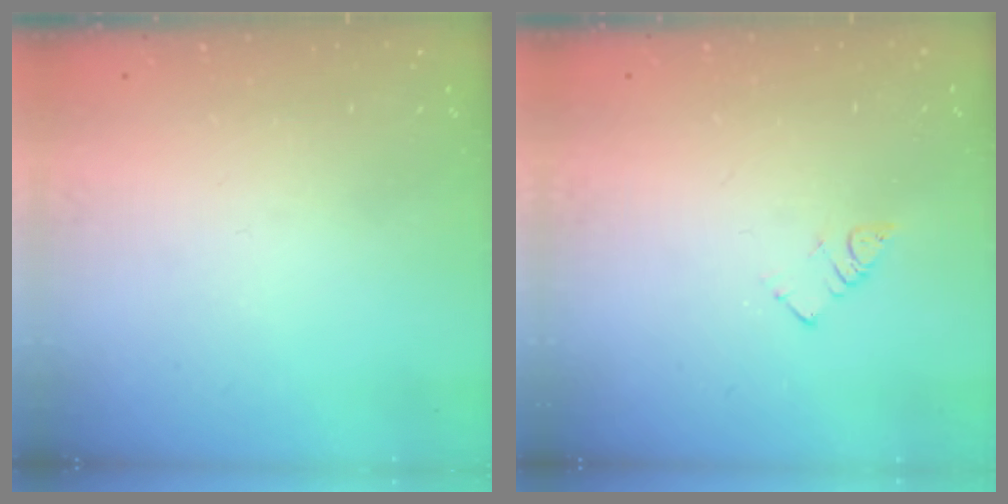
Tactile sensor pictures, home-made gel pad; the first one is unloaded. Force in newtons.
{"total": 2.5, "press": 2.5, "slide": 0.1}